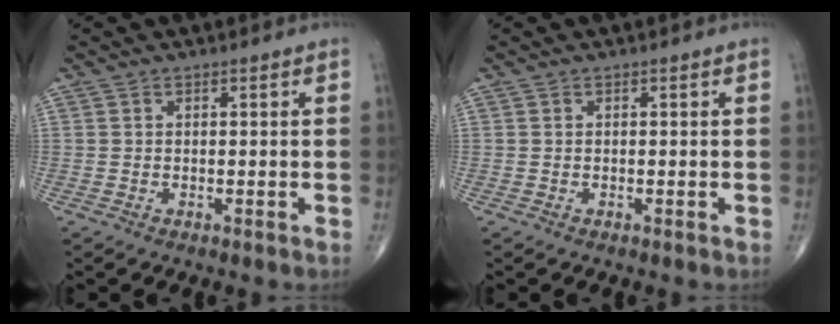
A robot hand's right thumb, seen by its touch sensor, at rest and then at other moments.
{"total": 0.0}